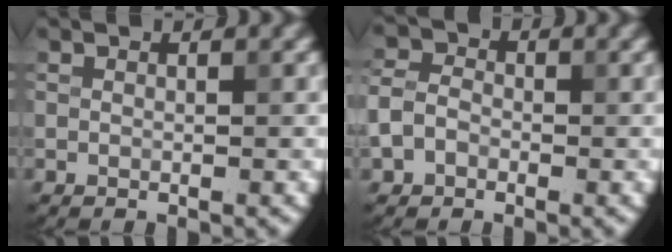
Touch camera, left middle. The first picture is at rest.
{"total": 2.9, "force": [-1.1, 2.2, 1.4], "torque": [-0.028, 0.004, -0.031]}